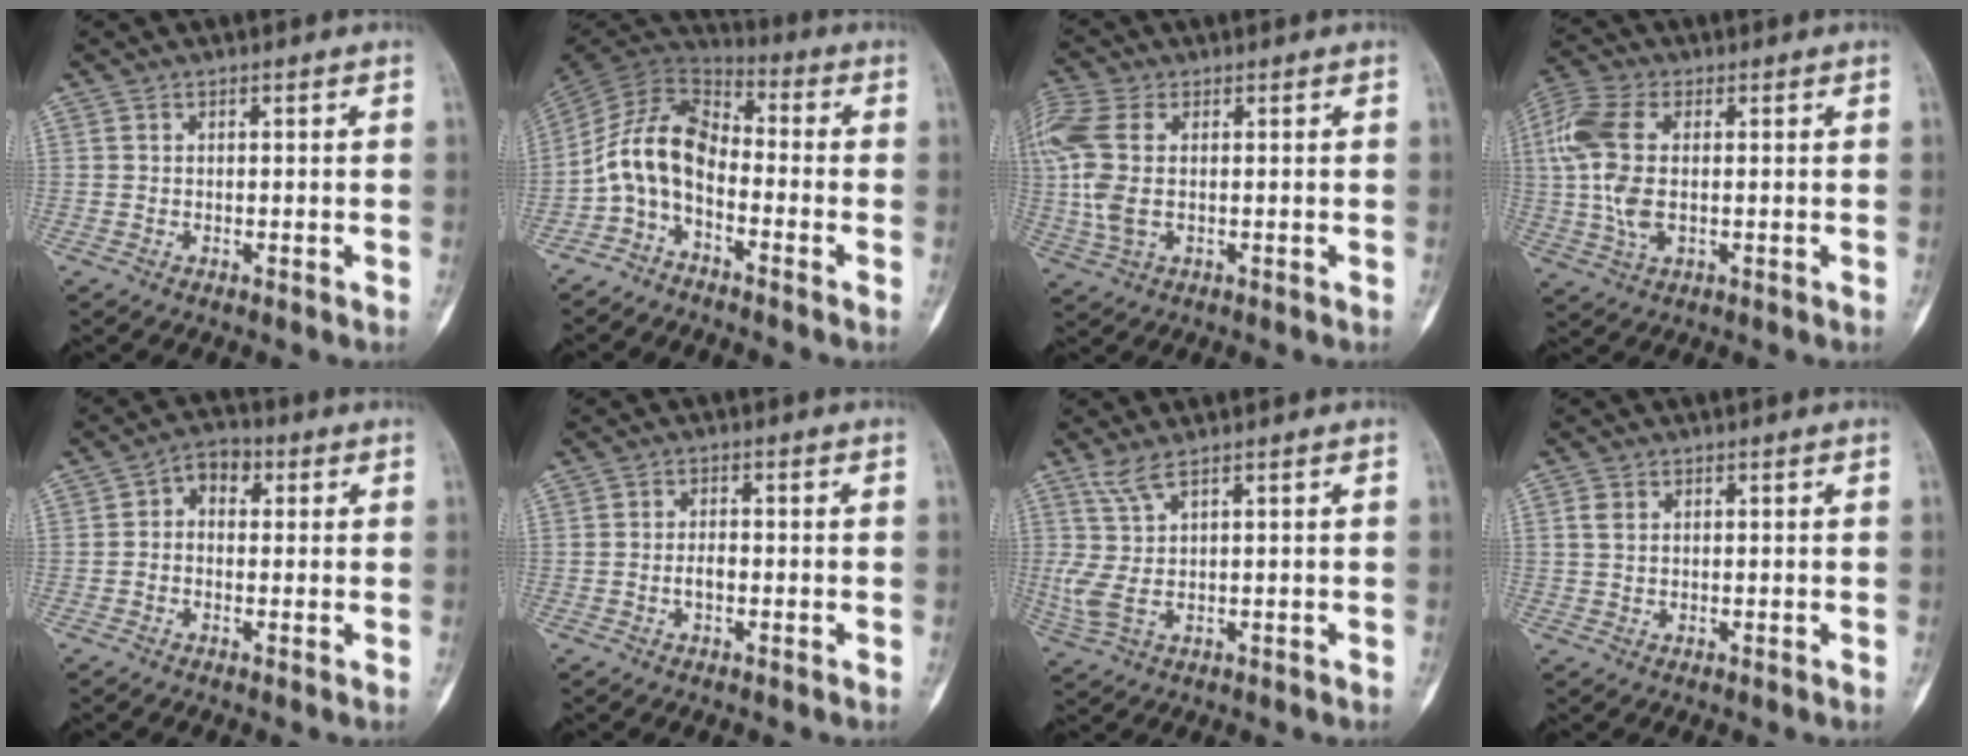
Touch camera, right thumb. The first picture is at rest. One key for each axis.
{"total": 10.3, "fx": -3.5, "fy": 6.1, "fz": 7.5, "tx": -0.140, "ty": 0.068, "tz": -0.081}
{"total": 10.6, "fx": 1.1, "fy": 5.9, "fz": 8.7, "tx": -0.239, "ty": 0.010, "tz": 0.025}
{"total": 11.8, "fx": 1.1, "fy": 6.4, "fz": 9.8, "tx": -0.242, "ty": 0.010, "tz": 0.019}
{"total": 4.7, "fx": 0.8, "fy": 3.4, "fz": 3.1, "tx": -0.028, "ty": 0.015, "tz": 0.000}
{"total": 1.6, "fx": -0.6, "fy": 1.0, "fz": 1.1, "tx": -0.016, "ty": 0.004, "tz": -0.012}
{"total": 4.9, "fx": 2.1, "fy": 0.9, "fz": 4.3, "tx": -0.123, "ty": -0.006, "tz": 0.057}
{"total": 2.0, "fx": 0.7, "fy": 1.4, "fz": 1.3, "tx": -0.027, "ty": 0.003, "tz": 0.018}